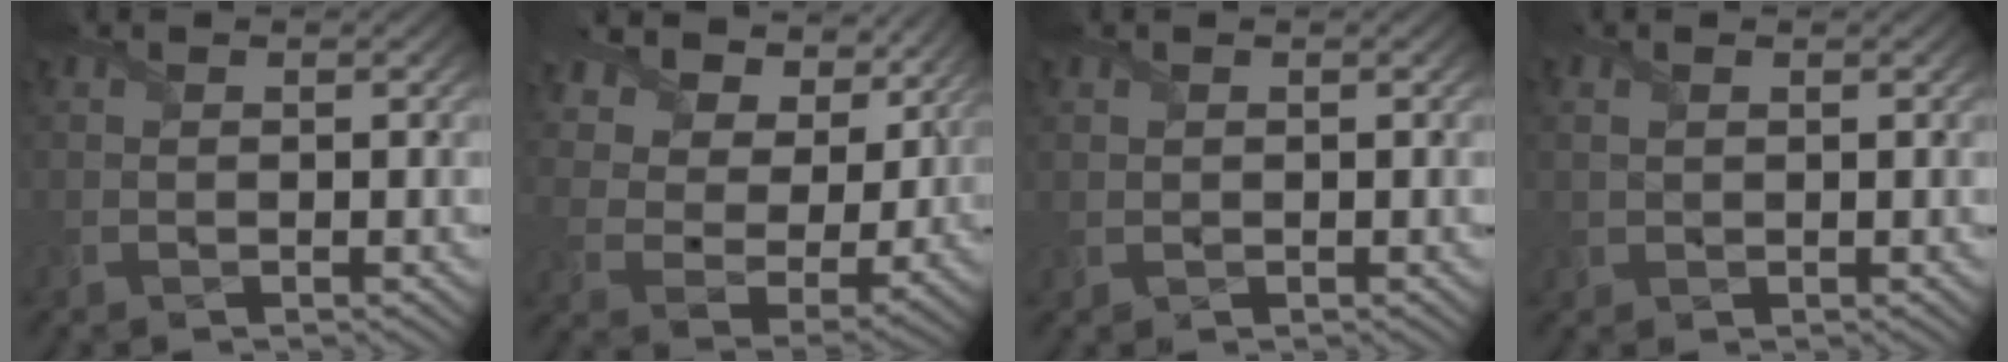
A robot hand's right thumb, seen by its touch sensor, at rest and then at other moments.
{"total": 13.0, "force": [7.1, 8.0, 7.3], "torque": [-0.167, 0.019, 0.123]}
{"total": 0.5, "force": [0.3, 0.4, -0.1], "torque": [-0.003, -0.001, 0.008]}
{"total": 1.4, "force": [0.7, 0.8, 0.8], "torque": [-0.024, 0.000, 0.016]}